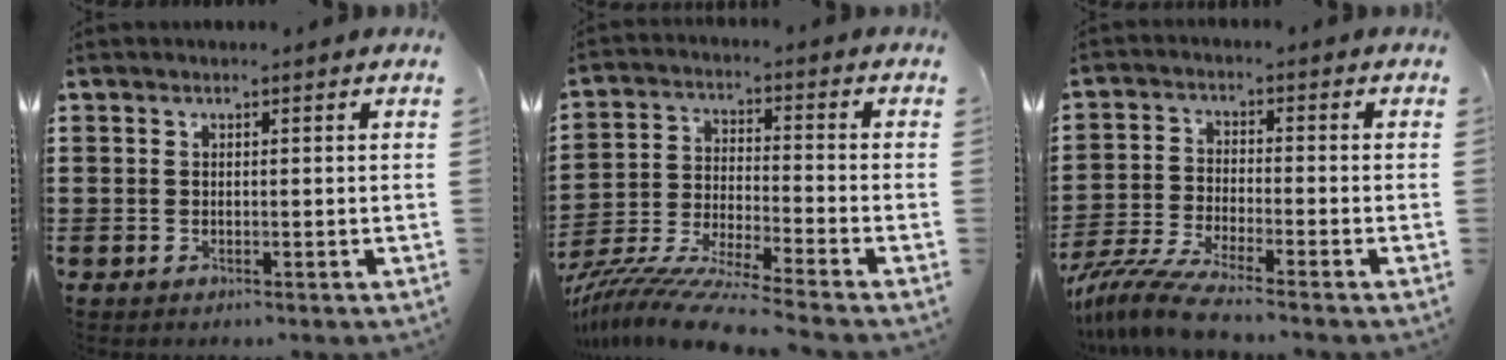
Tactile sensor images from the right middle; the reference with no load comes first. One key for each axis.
{"total": 8.7, "fx": -8.2, "fy": -0.6, "fz": 2.7, "tx": -0.057, "ty": -0.008, "tz": -0.166}
{"total": 6.7, "fx": -5.9, "fy": 0.1, "fz": 3.0, "tx": -0.080, "ty": -0.014, "tz": -0.120}